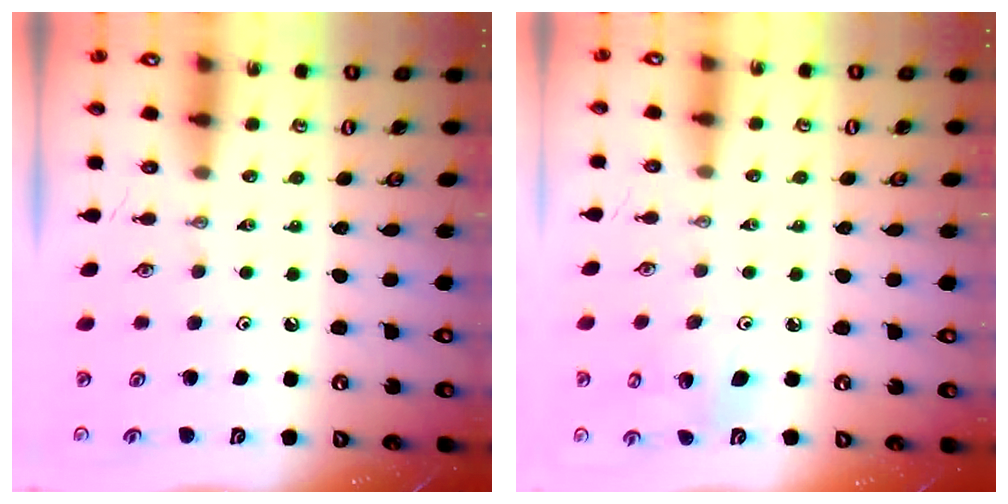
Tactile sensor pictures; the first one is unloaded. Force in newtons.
{"total": 5.5, "press": 5.3, "slide": 1.6}